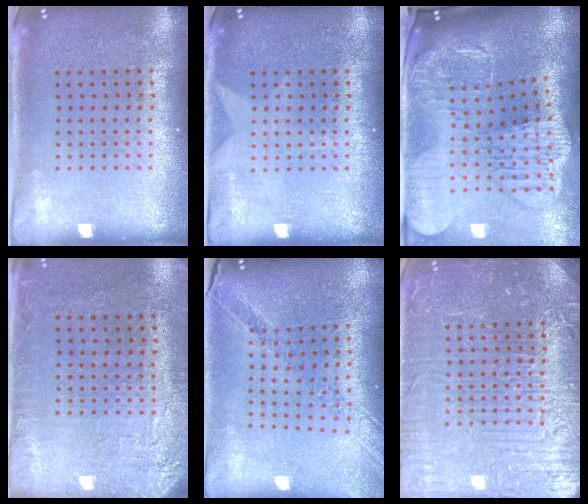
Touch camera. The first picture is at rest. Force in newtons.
{"total": 1.0, "press": 1.0, "slide": 0.1}
{"total": 4.0, "press": 3.1, "slide": 2.6}
{"total": 2.7, "press": 2.3, "slide": 1.4}
{"total": 1.1, "press": 1.0, "slide": 0.1}
{"total": 7.8, "press": 7.8, "slide": 1.0}